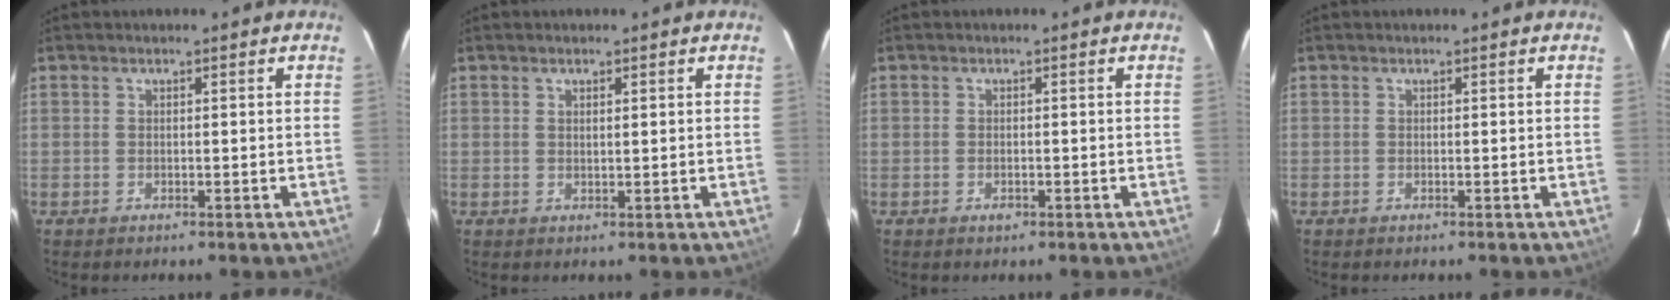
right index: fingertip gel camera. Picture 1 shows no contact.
{"total": 1.0, "force": [0.6, 0.0, 0.8], "torque": [-0.015, 0.001, 0.011]}
{"total": 1.2, "force": [-0.6, 0.8, 0.6], "torque": [-0.010, 0.000, -0.010]}
{"total": 0.0}